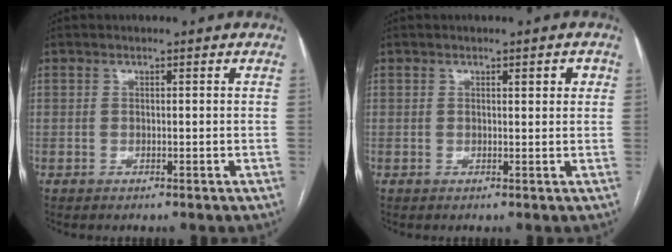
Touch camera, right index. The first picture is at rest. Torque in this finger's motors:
{"motor_torque": [0.05, 0.08, 0.01, 0.01]}